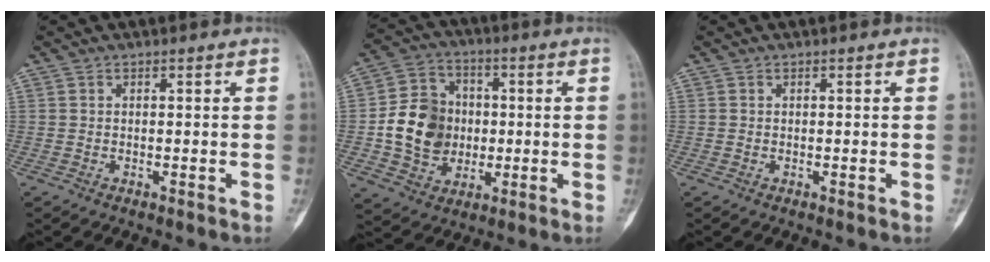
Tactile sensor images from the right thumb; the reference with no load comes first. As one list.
[{"total": 13.9, "force": [-0.6, 11.6, 7.6], "torque": [-0.106, 0.014, -0.009]}, {"total": 0.0}]